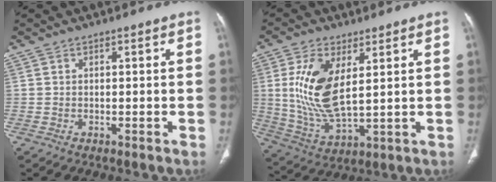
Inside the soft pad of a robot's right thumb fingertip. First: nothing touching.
{"total": 13.7, "force": [3.5, 6.0, 11.8], "torque": [-0.242, -0.022, 0.080]}